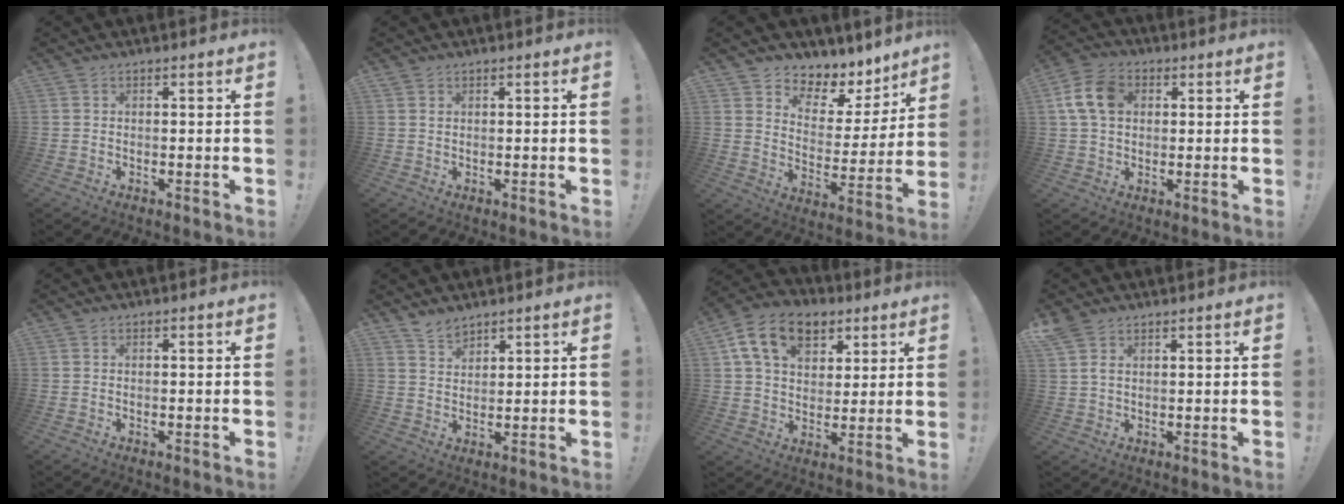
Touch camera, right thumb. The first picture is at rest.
{"total": 0.7, "force": [0.6, 0.4, 0.2], "torque": [0.001, -0.003, 0.011]}
{"total": 7.0, "force": [5.1, 4.3, 1.9], "torque": [-0.020, -0.060, 0.091]}
{"total": 10.7, "force": [2.6, 7.9, 6.8], "torque": [-0.122, 0.013, 0.052]}
{"total": 0.0}
{"total": 4.6, "force": [4.1, 1.7, 1.0], "torque": [-0.013, -0.028, 0.076]}
{"total": 16.0, "force": [7.6, 10.7, 9.3], "torque": [-0.147, -0.024, 0.142]}
{"total": 3.9, "force": [2.8, 1.7, 2.1], "torque": [-0.040, -0.009, 0.053]}